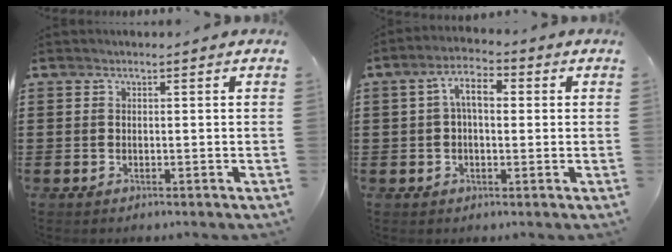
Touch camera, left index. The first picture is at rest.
{"total": 5.6, "force": [0.9, 2.7, 4.8], "torque": [-0.087, 0.014, 0.010]}